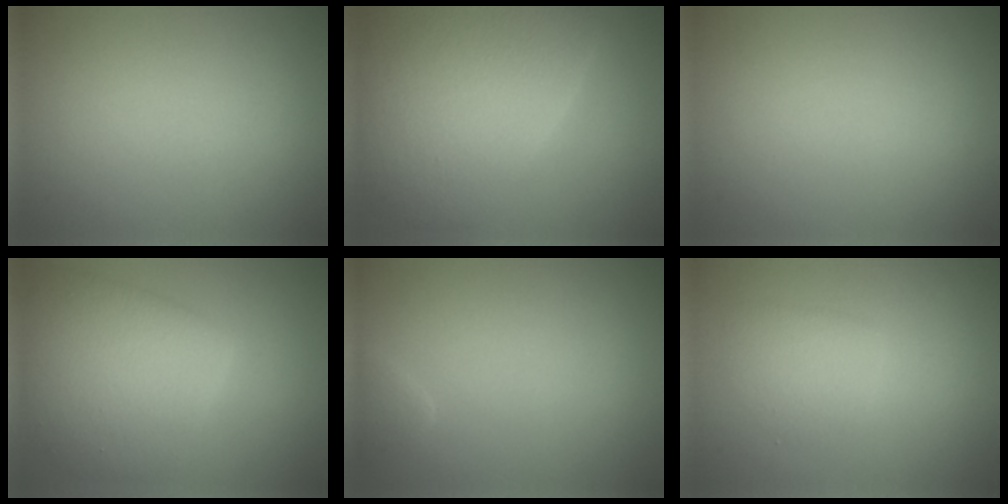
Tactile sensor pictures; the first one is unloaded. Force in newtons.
{"total": 9.6, "press": 9.6, "slide": 0.5}
{"total": 0.0}
{"total": 6.8, "press": 6.8, "slide": 0.1}
{"total": 0.8, "press": 0.8, "slide": 0.1}
{"total": 1.9, "press": 1.9, "slide": 0.1}